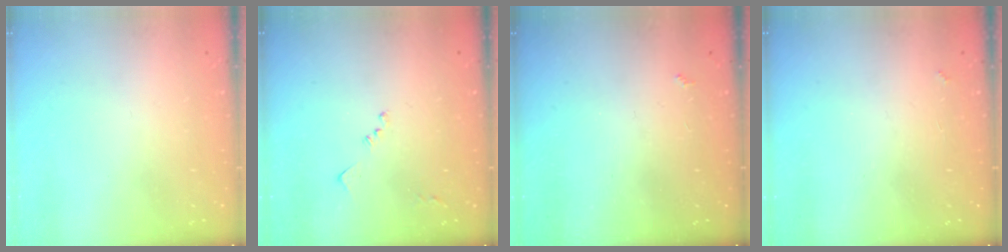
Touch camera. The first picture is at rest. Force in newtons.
{"total": 7.5, "press": 7.4, "slide": 1.0}
{"total": 2.1, "press": 2.1, "slide": 0.4}
{"total": 1.4, "press": 1.3, "slide": 0.4}